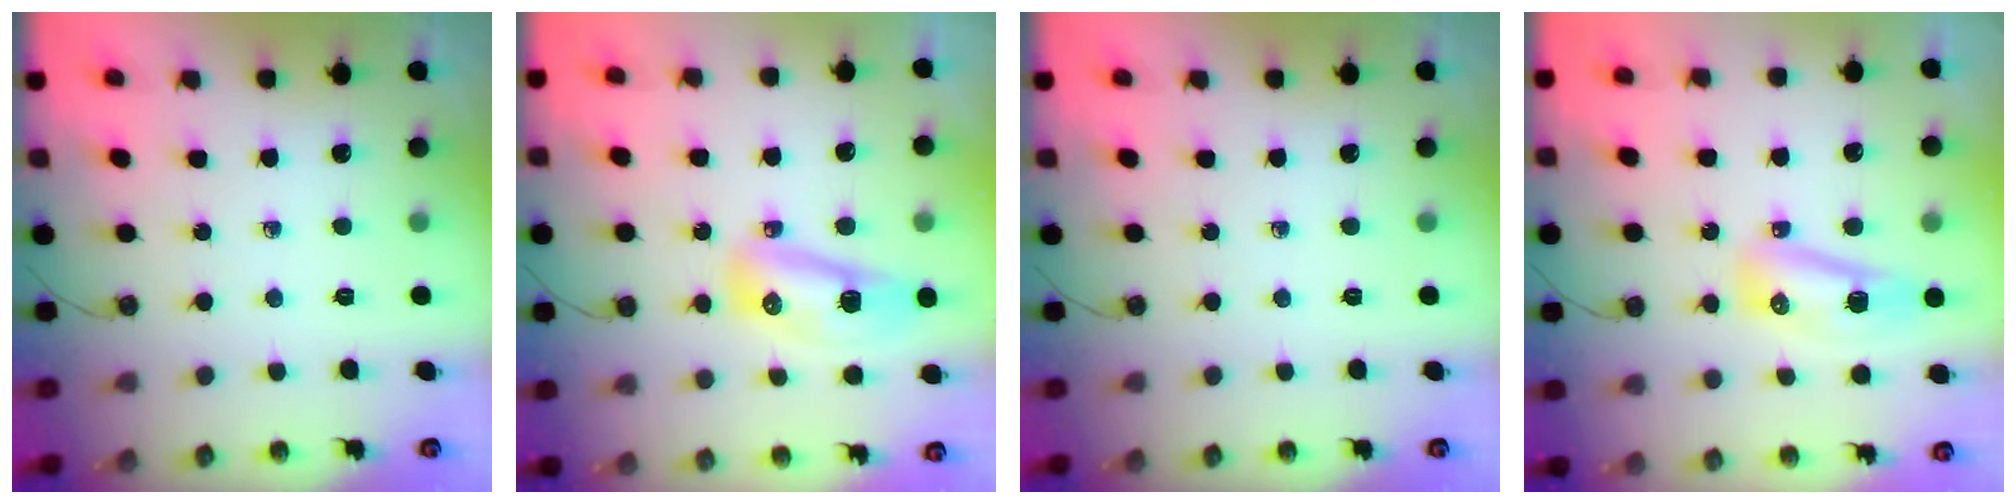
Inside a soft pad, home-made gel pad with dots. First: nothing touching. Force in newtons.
{"total": 17.7, "press": 13.1, "slide": 12.0}
{"total": 0.0}
{"total": 8.4, "press": 8.3, "slide": 1.5}